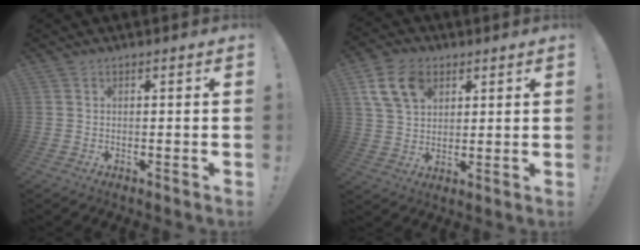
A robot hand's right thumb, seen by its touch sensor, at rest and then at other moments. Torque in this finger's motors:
{"motor_torque": [0.25, 0.47, 0.70, 0.21, 0.05]}